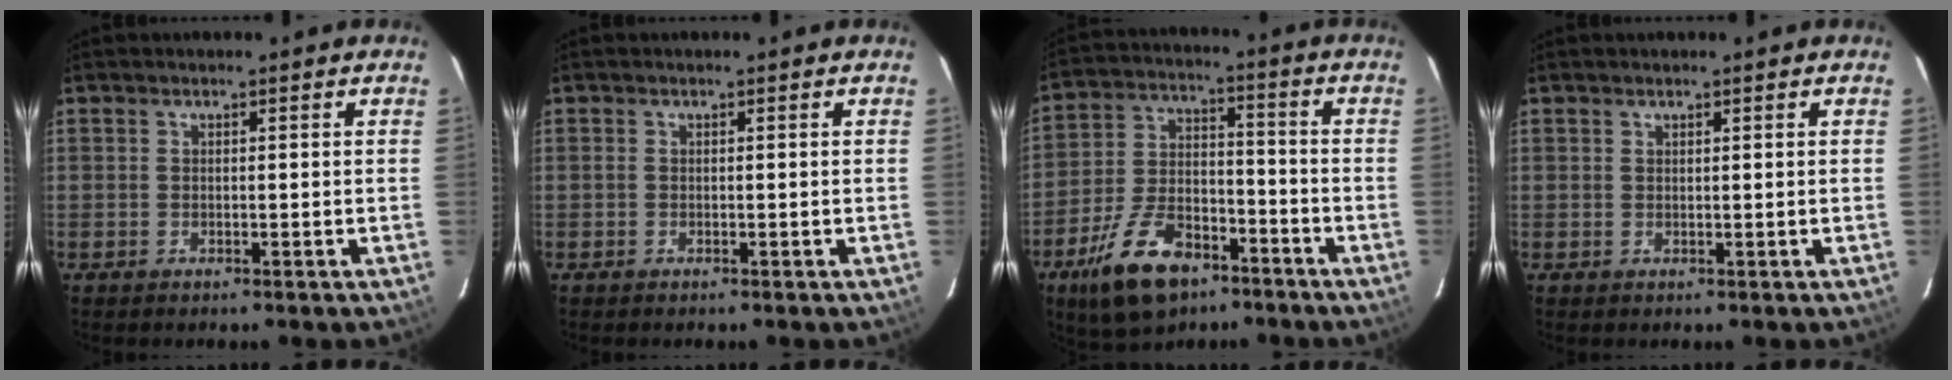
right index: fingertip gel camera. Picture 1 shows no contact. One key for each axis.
{"total": 0.0}
{"total": 15.5, "fx": -9.5, "fy": 7.8, "fz": 9.4, "tx": -0.195, "ty": 0.000, "tz": -0.161}
{"total": 0.6, "fx": 0.5, "fy": 0.4, "fz": 0.0, "tx": 0.001, "ty": 0.000, "tz": 0.008}